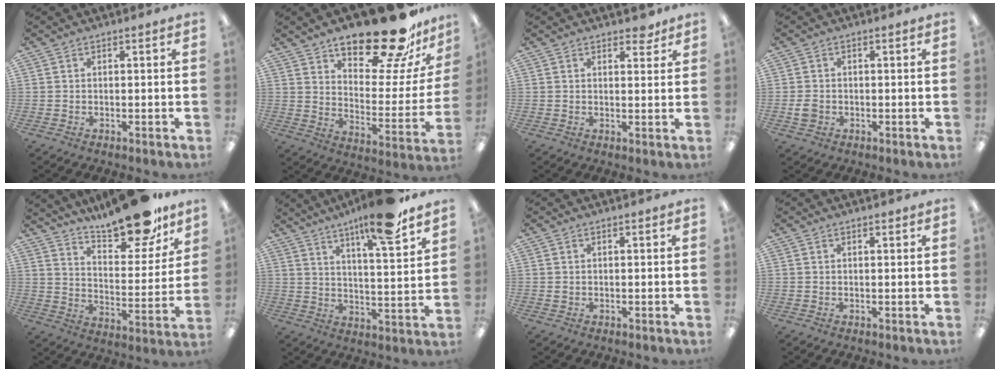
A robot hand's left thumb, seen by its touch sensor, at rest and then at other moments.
{"total": 23.7, "force": [18.9, 7.4, 12.2], "torque": [-0.170, -0.132, 0.312]}
{"total": 3.3, "force": [2.7, 1.4, 1.3], "torque": [-0.006, -0.013, 0.044]}
{"total": 2.7, "force": [-0.4, 2.2, 1.5], "torque": [-0.027, 0.006, -0.007]}
{"total": 19.7, "force": [16.1, 6.3, 9.4], "torque": [-0.135, -0.115, 0.272]}
{"total": 13.6, "force": [10.5, 1.5, 8.5], "torque": [-0.135, -0.061, 0.168]}
{"total": 0.8, "force": [0.5, 0.4, 0.5], "torque": [-0.011, 0.004, 0.008]}
{"total": 1.1, "force": [0.9, 0.3, 0.6], "torque": [-0.005, -0.002, 0.014]}